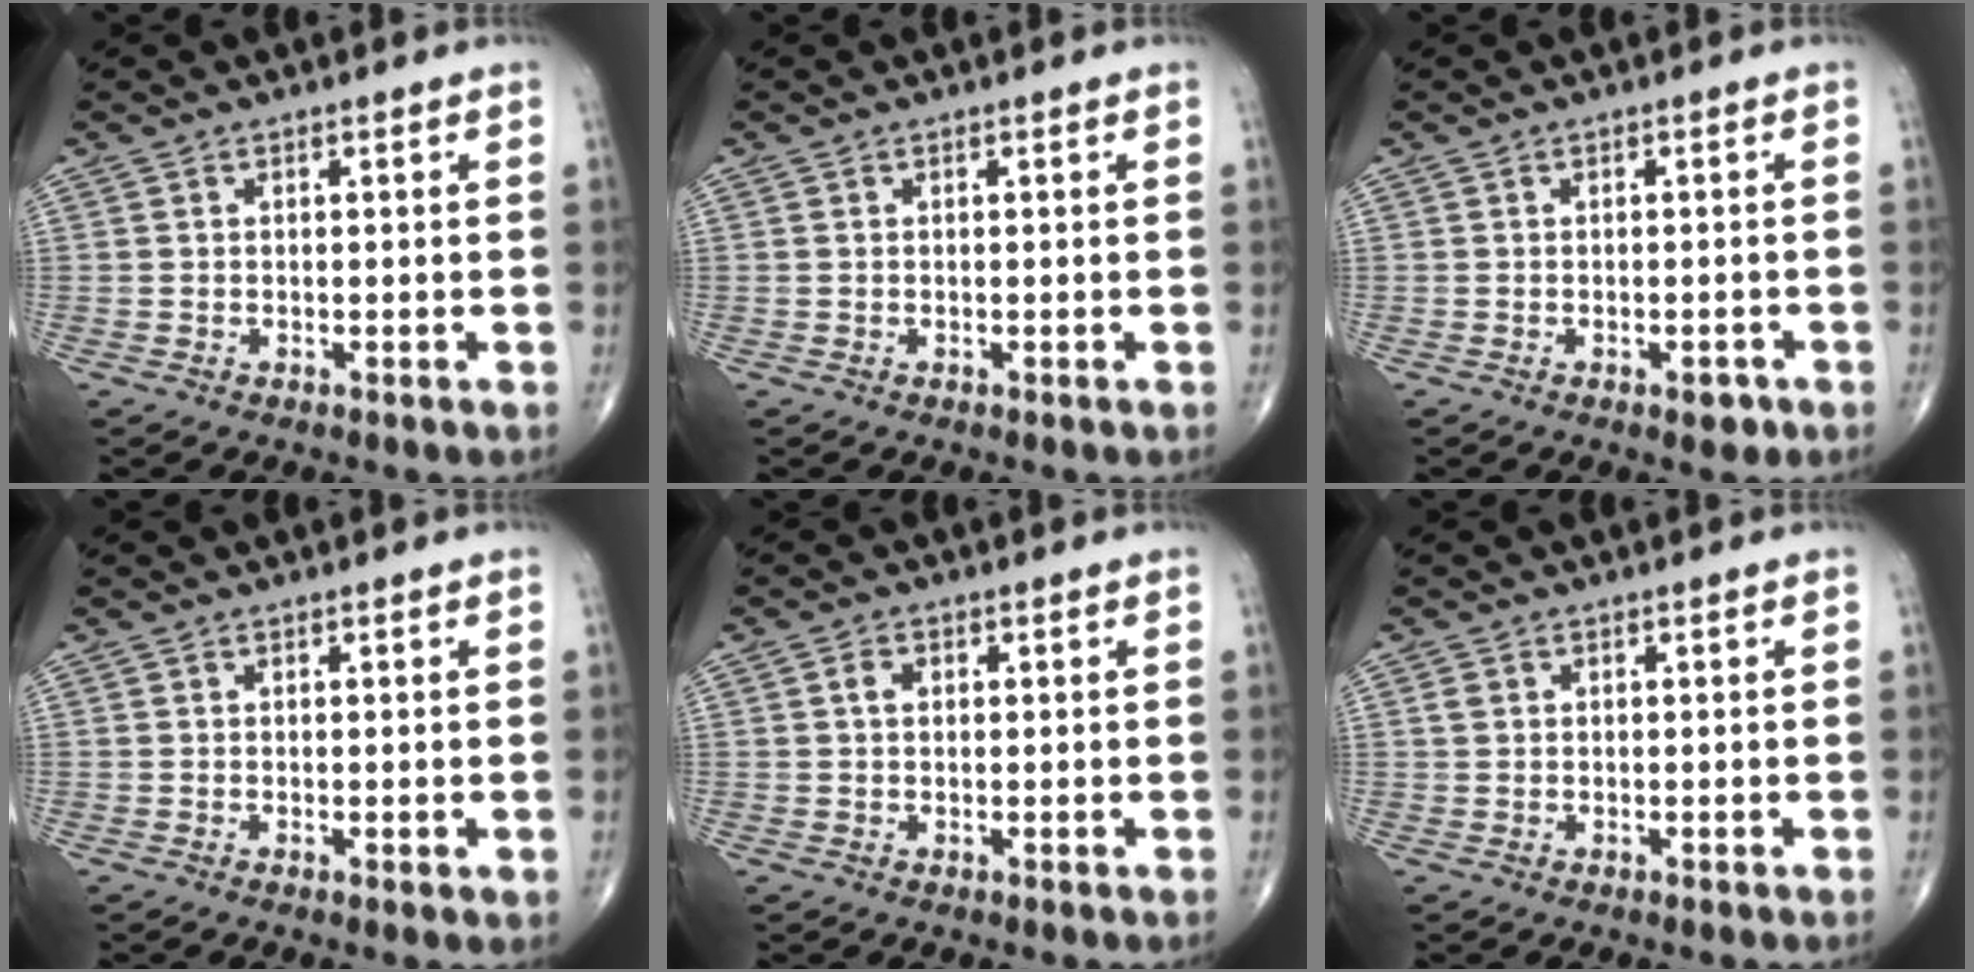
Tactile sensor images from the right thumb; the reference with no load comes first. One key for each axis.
{"total": 0.0}
{"total": 2.2, "fx": -1.2, "fy": 1.1, "fz": 1.5, "tx": -0.010, "ty": 0.004, "tz": -0.013}
{"total": 1.0, "fx": 0.1, "fy": 0.3, "fz": 0.9, "tx": -0.014, "ty": -0.005, "tz": 0.000}
{"total": 1.9, "fx": 0.5, "fy": 1.4, "fz": 1.2, "tx": -0.017, "ty": 0.005, "tz": 0.006}
{"total": 1.1, "fx": 0.3, "fy": 0.9, "fz": 0.5, "tx": -0.008, "ty": 0.004, "tz": 0.006}